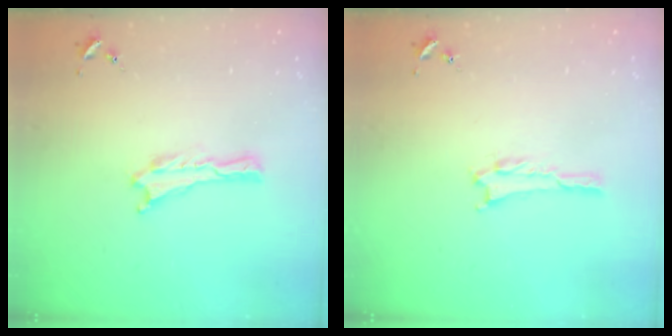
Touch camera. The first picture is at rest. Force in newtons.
{"total": 0.5, "press": 0.5, "slide": 0.1}